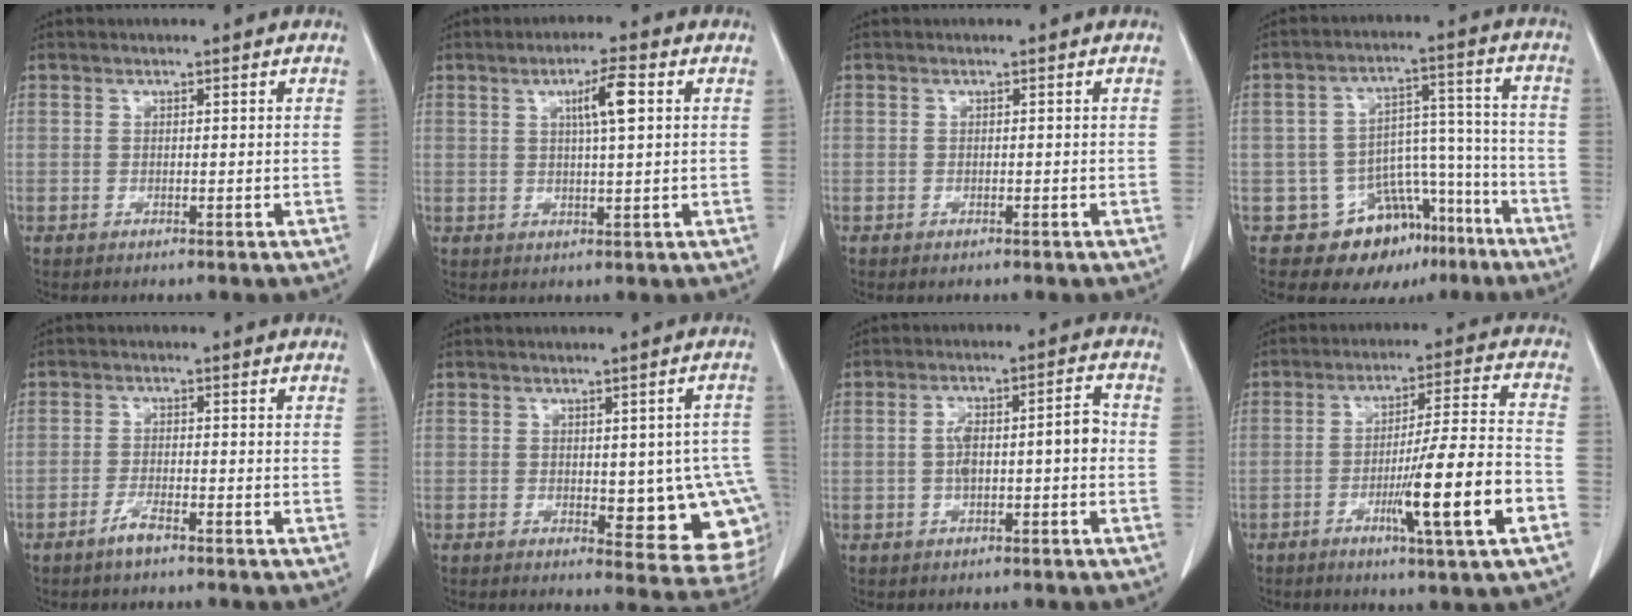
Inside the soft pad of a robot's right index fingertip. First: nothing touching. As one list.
[{"total": 5.3, "force": [1.6, 0.3, 5.0], "torque": [-0.085, 0.003, 0.027]}, {"total": 0.0}, {"total": 11.4, "force": [-7.4, 7.7, 4.0], "torque": [-0.033, 0.069, -0.101]}, {"total": 2.5, "force": [-1.8, 0.2, 1.7], "torque": [-0.036, 0.000, -0.034]}, {"total": 12.8, "force": [-1.7, 5.1, 11.6], "torque": [-0.094, 0.009, -0.007]}, {"total": 7.0, "force": [-0.6, 1.9, 6.7], "torque": [-0.122, 0.028, -0.010]}, {"total": 13.8, "force": [-5.0, -0.5, 12.9], "torque": [-0.209, -0.008, -0.080]}]